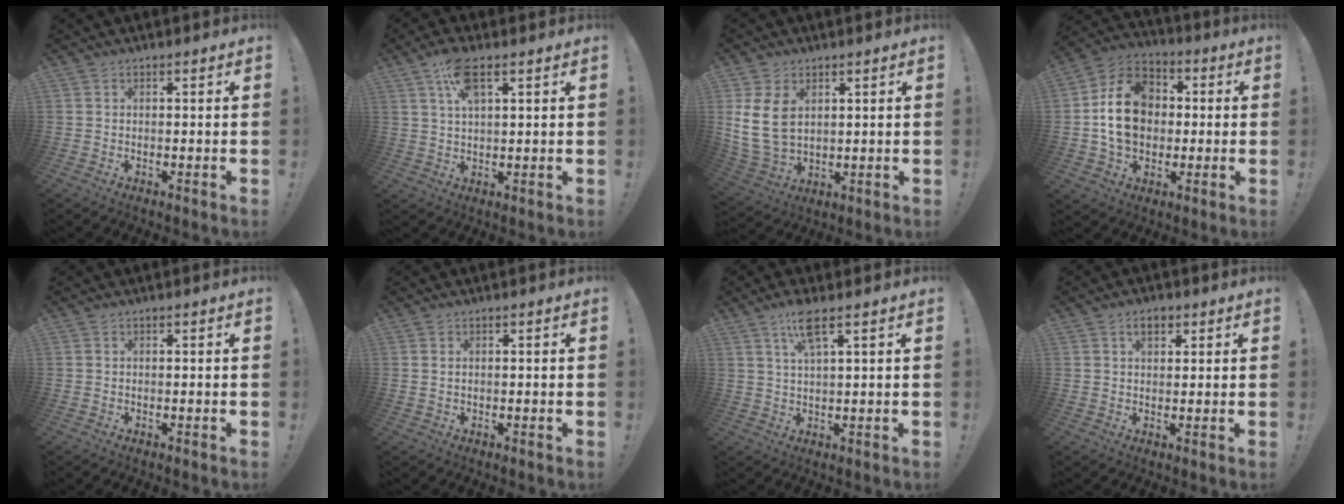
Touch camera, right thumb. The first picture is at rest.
{"total": 7.8, "force": [3.7, 2.8, 6.2], "torque": [-0.110, -0.002, 0.066]}
{"total": 10.8, "force": [3.0, 7.5, 7.2], "torque": [-0.138, -0.010, 0.060]}
{"total": 17.8, "force": [0.8, 14.0, 10.9], "torque": [-0.178, 0.018, 0.020]}
{"total": 0.0}
{"total": 0.5, "force": [0.3, 0.2, 0.4], "torque": [-0.008, 0.000, 0.007]}
{"total": 7.0, "force": [3.9, 1.3, 5.6], "torque": [-0.101, -0.007, 0.064]}
{"total": 3.8, "force": [1.9, 2.3, 2.3], "torque": [-0.031, 0.002, 0.031]}